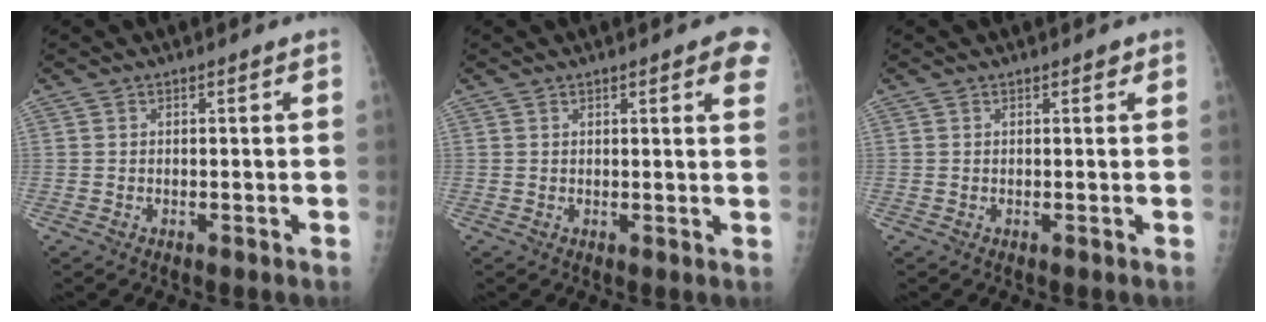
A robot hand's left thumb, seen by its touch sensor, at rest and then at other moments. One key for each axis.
{"total": 5.5, "fx": 3.0, "fy": 1.3, "fz": 4.5, "tx": -0.034, "ty": -0.003, "tz": 0.030}
{"total": 0.7, "fx": 0.5, "fy": 0.4, "fz": 0.3, "tx": -0.001, "ty": -0.002, "tz": 0.003}